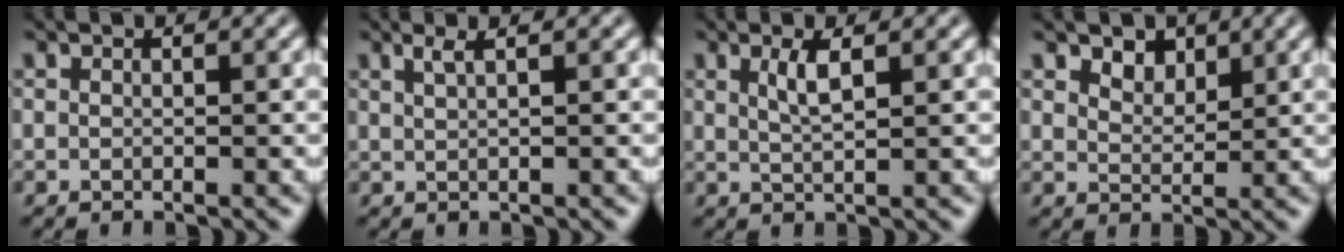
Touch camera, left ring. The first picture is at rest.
{"total": 1.7, "force": [0.9, 0.6, 1.3], "torque": [-0.014, 0.001, 0.009]}
{"total": 2.1, "force": [0.9, 0.5, 1.9], "torque": [-0.036, -0.001, 0.015]}
{"total": 2.2, "force": [1.7, 1.1, 0.8], "torque": [-0.018, -0.011, 0.031]}